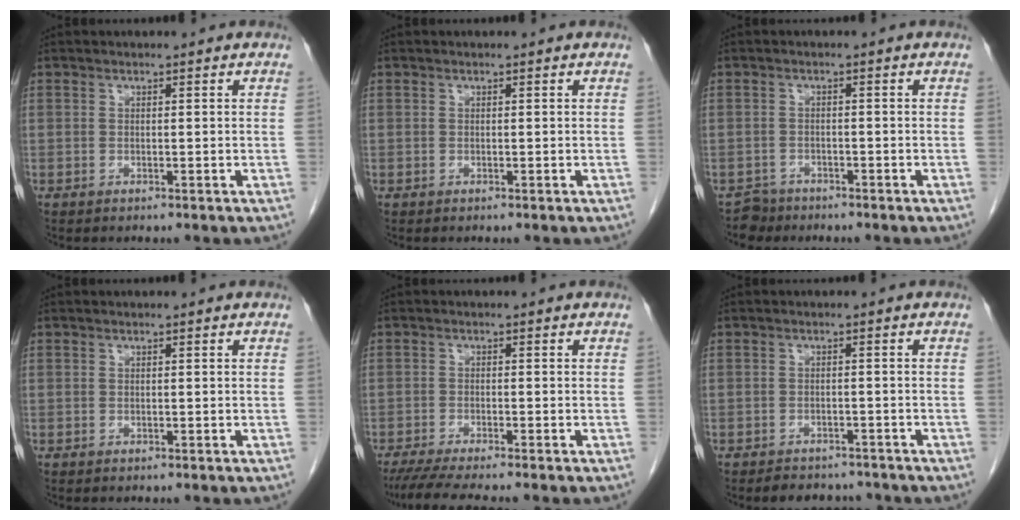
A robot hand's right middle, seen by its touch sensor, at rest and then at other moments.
{"total": 0.0}
{"total": 2.0, "force": [-1.6, 1.0, -0.6], "torque": [0.008, 0.004, -0.027]}
{"total": 0.0}
{"total": 7.4, "force": [-6.3, -0.3, 3.9], "torque": [-0.055, -0.020, -0.101]}
{"total": 5.5, "force": [-5.0, 2.2, 1.1], "torque": [-0.014, 0.002, -0.062]}